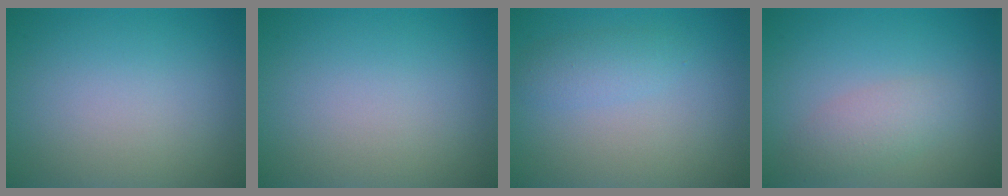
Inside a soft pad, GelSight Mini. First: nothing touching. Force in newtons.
{"total": 0.0}
{"total": 1.8, "press": 1.8, "slide": 0.1}
{"total": 2.4, "press": 2.4, "slide": 0.1}